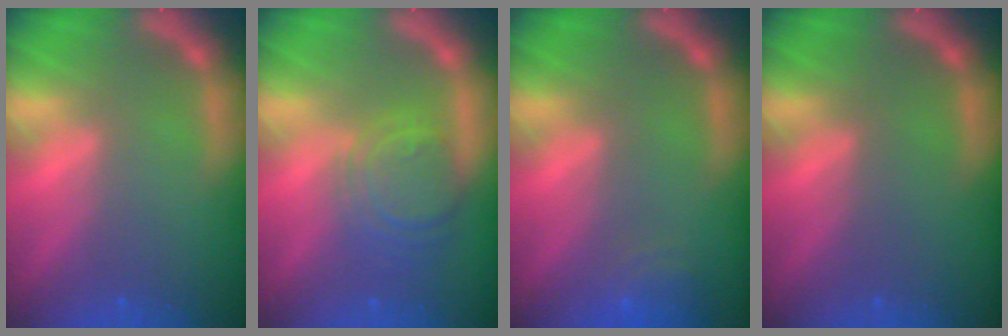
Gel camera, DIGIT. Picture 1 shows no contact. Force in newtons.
{"total": 6.0}
{"total": 3.0}
{"total": 0.0}